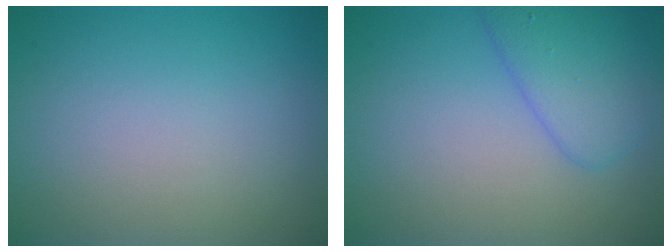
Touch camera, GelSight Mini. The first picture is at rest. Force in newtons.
{"total": 3.6, "press": 3.6, "slide": 0.2}